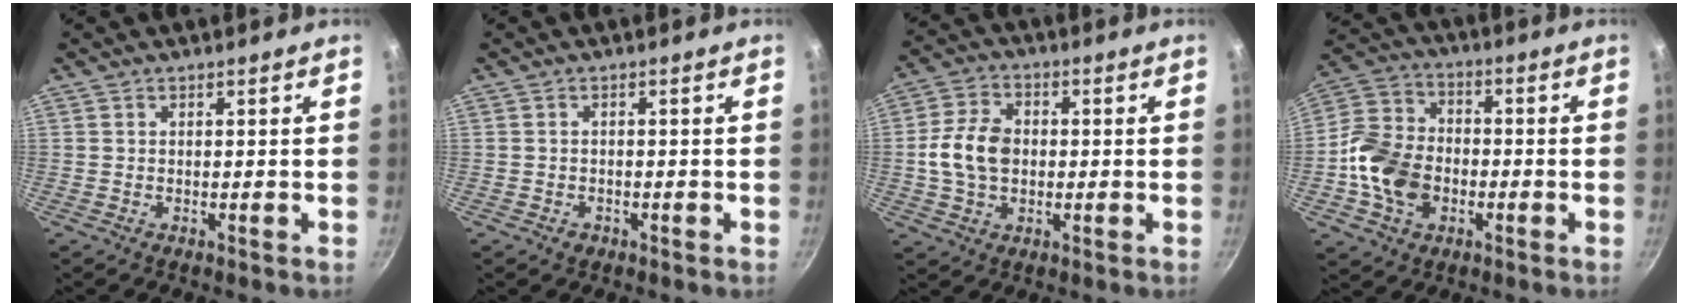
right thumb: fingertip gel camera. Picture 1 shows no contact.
{"total": 1.5, "force": [-0.8, 1.2, 0.5], "torque": [-0.010, 0.004, -0.007]}
{"total": 9.7, "force": [-0.2, 7.1, 6.6], "torque": [-0.110, 0.018, -0.011]}
{"total": 14.0, "force": [-3.2, 10.5, 8.7], "torque": [-0.149, 0.027, -0.072]}